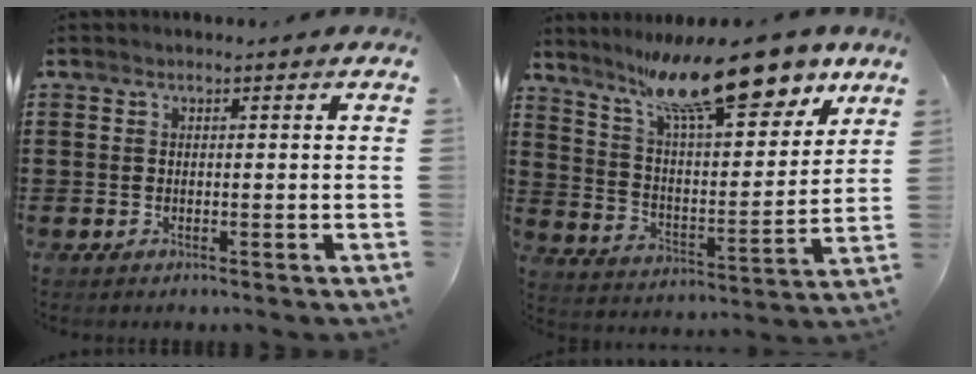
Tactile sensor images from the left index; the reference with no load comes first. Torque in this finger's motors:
{"motor_torque": [2.14, 0.00, 0.59, 0.13]}